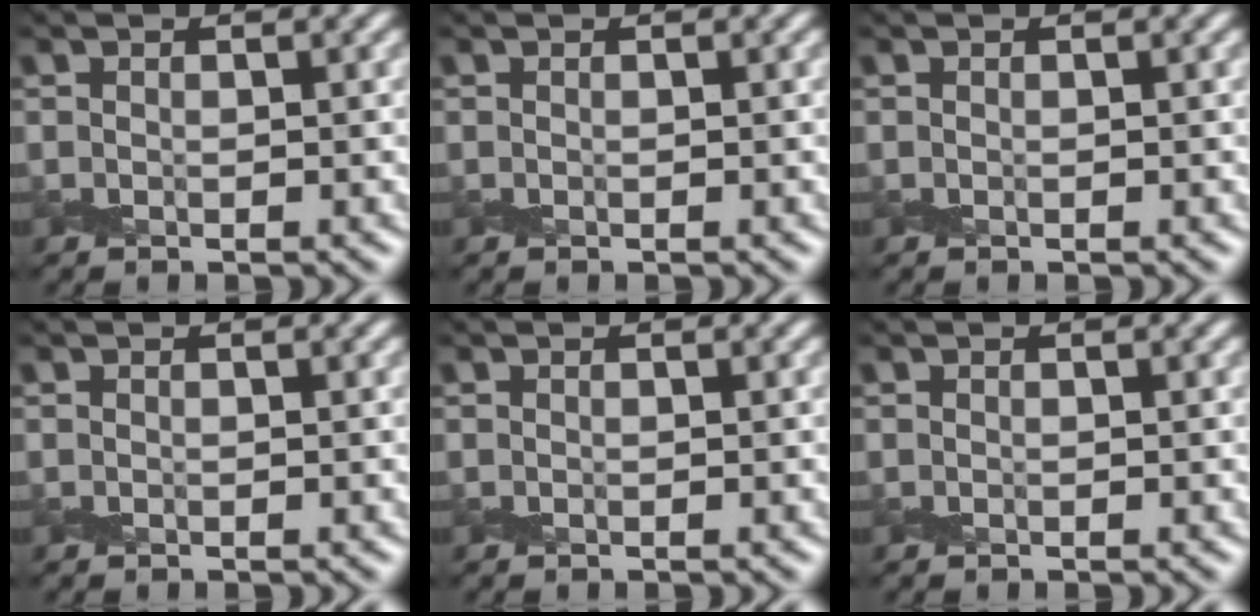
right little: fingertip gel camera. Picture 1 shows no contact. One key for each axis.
{"total": 0.0}
{"total": 0.0}
{"total": 0.0}
{"total": 0.0}
{"total": 0.0}